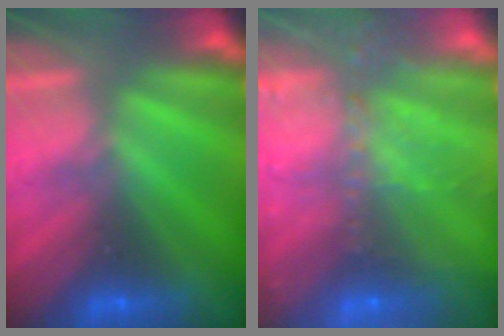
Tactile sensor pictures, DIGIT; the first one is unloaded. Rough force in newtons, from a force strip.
{"total": 6.7}